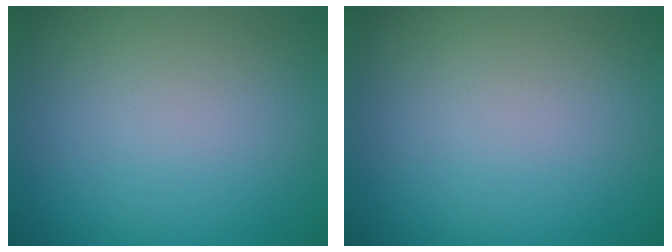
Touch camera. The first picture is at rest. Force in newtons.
{"total": 0.0}